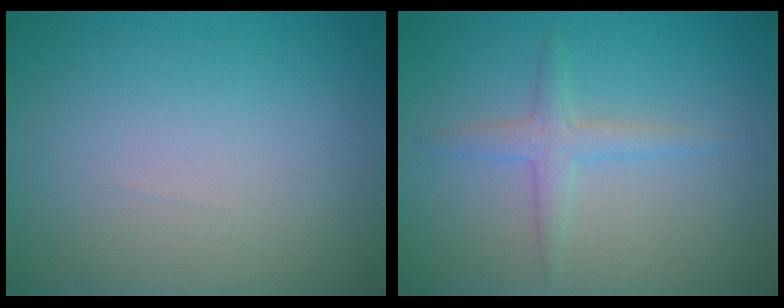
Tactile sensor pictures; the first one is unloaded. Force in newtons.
{"total": 1.9, "press": 1.9, "slide": 0.1}